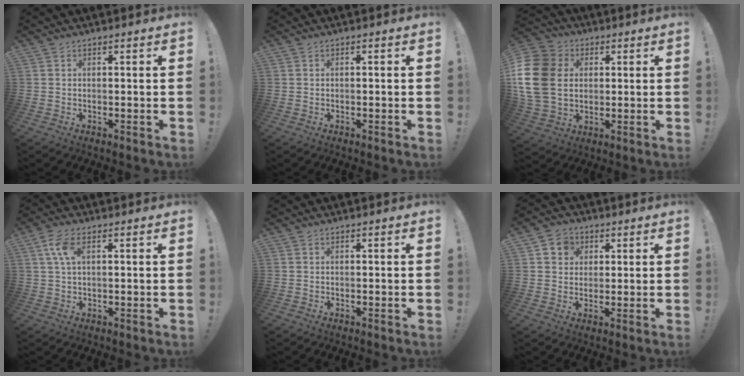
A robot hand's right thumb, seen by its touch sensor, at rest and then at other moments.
{"total": 0.5, "force": [-0.4, -0.1, 0.3], "torque": [-0.010, 0.002, -0.007]}
{"total": 18.1, "force": [2.4, 14.2, 11.0], "torque": [-0.205, 0.003, 0.049]}
{"total": 5.8, "force": [1.9, 2.6, 4.8], "torque": [-0.086, 0.002, 0.035]}
{"total": 0.0}
{"total": 6.4, "force": [2.3, 5.7, 1.8], "torque": [-0.029, -0.002, 0.046]}